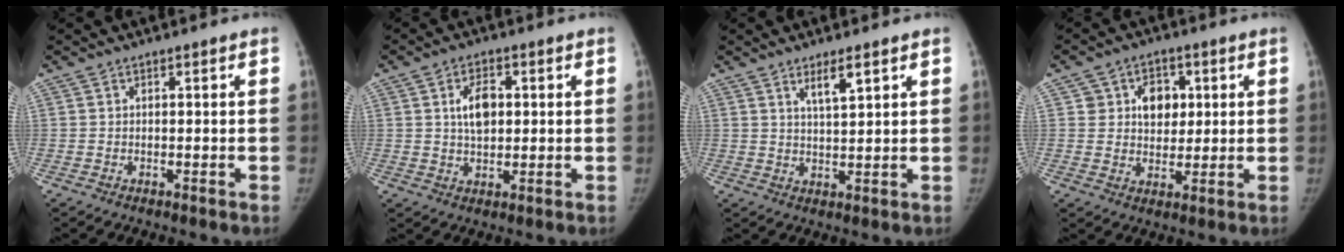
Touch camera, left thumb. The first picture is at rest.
{"total": 6.2, "force": [1.2, 3.8, 4.8], "torque": [-0.067, -0.002, 0.019]}
{"total": 4.3, "force": [2.7, 0.9, 3.3], "torque": [-0.054, -0.022, 0.050]}
{"total": 7.5, "force": [2.0, 6.0, 3.9], "torque": [-0.018, -0.003, 0.031]}